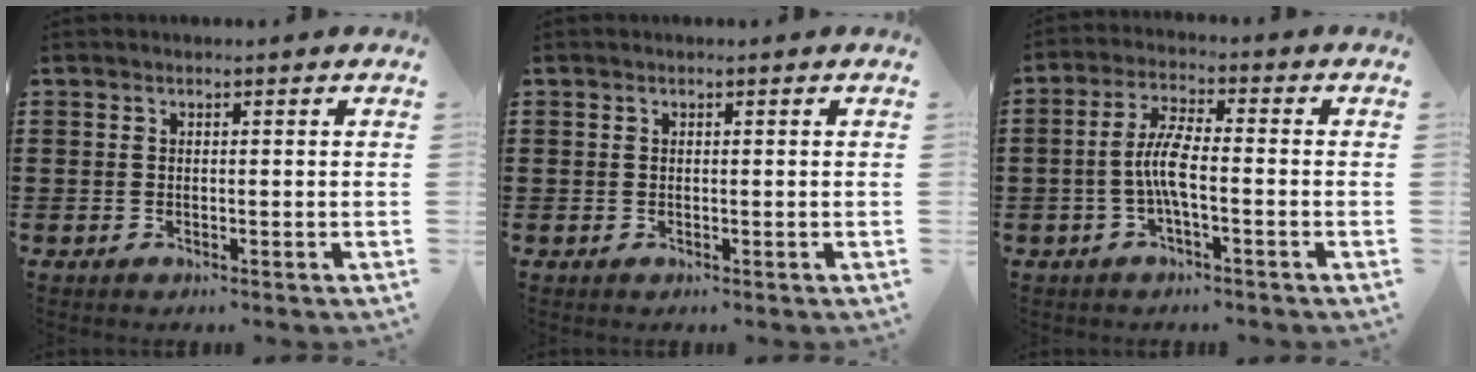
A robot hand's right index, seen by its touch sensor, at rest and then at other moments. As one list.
[{"total": 0.0}, {"total": 5.8, "force": [-1.4, 1.4, 5.5], "torque": [-0.126, -0.004, -0.035]}]